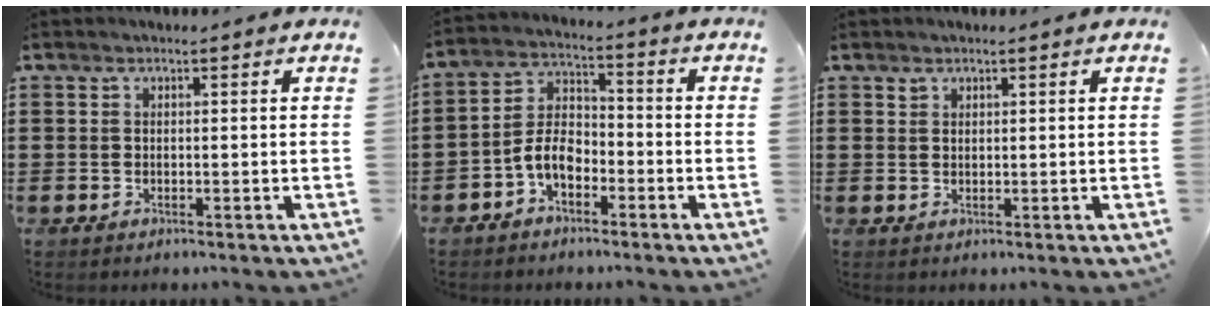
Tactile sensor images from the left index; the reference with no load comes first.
{"total": 5.7, "force": [-3.3, 3.1, 3.4], "torque": [-0.088, 0.006, -0.073]}
{"total": 0.9, "force": [0.8, 0.4, 0.0], "torque": [-0.003, 0.001, 0.016]}